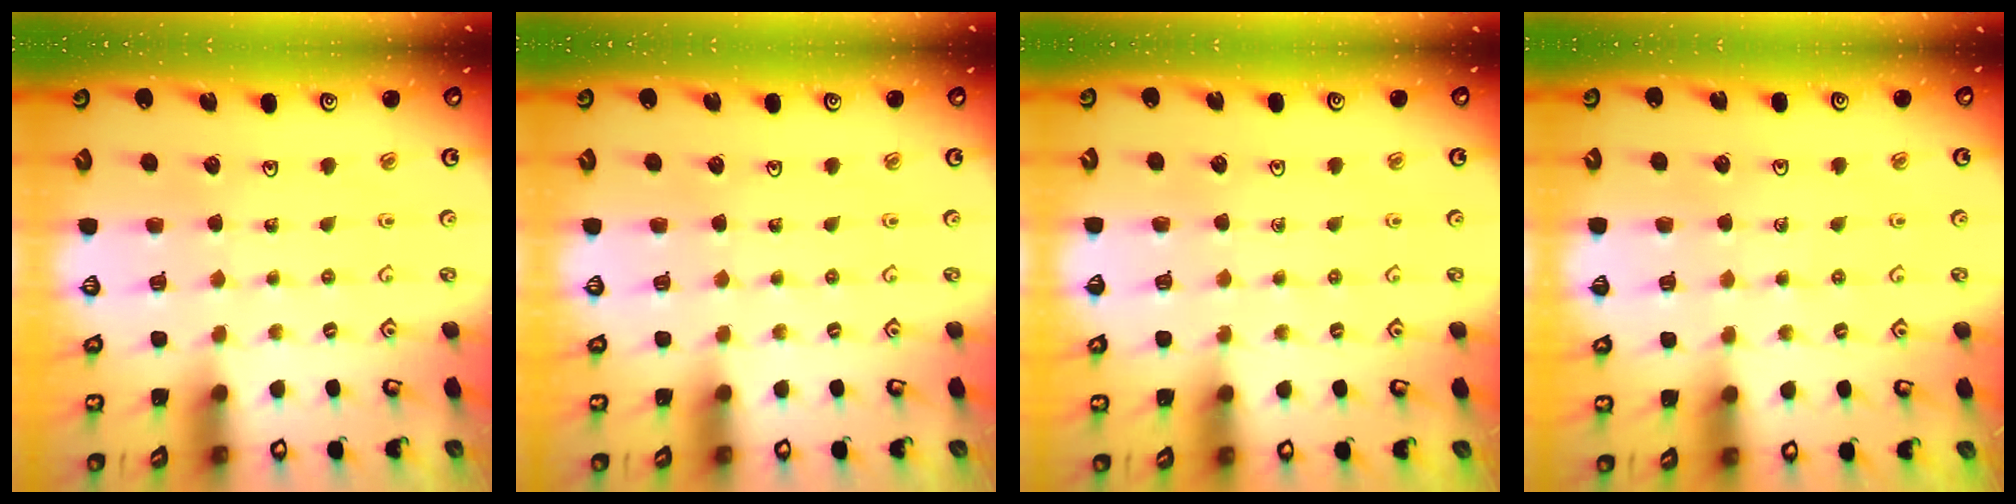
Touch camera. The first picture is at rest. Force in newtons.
{"total": 0.0}
{"total": 3.6, "press": 3.6, "slide": 0.6}
{"total": 3.5, "press": 3.4, "slide": 0.8}